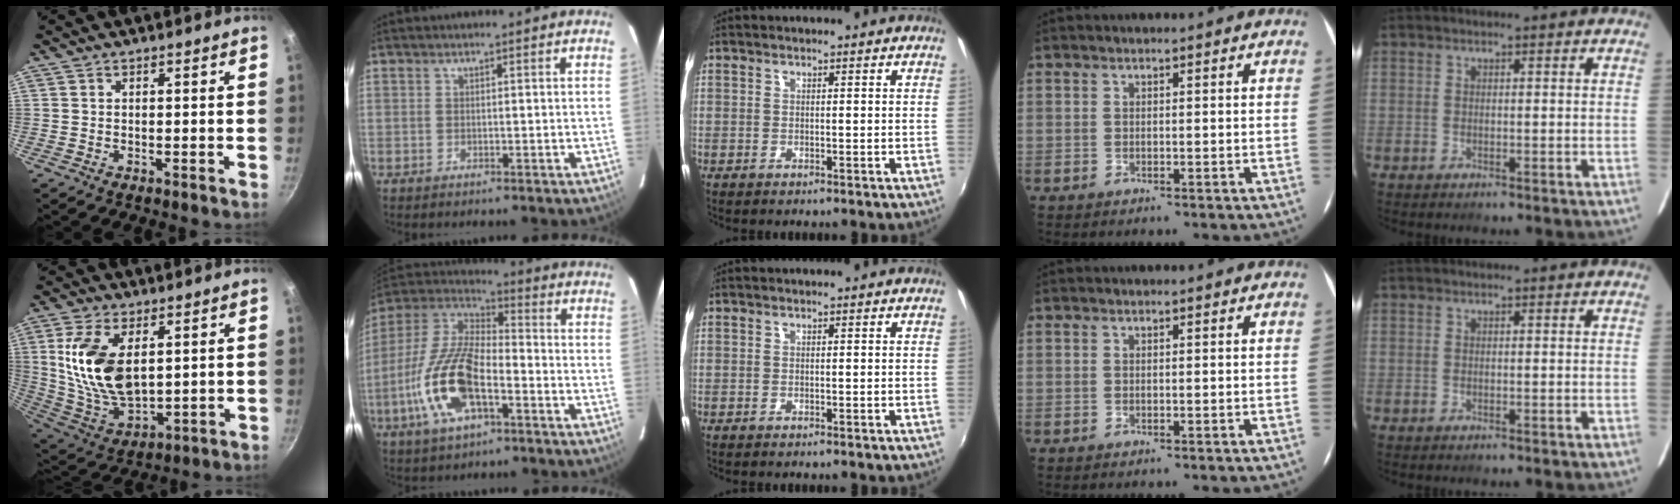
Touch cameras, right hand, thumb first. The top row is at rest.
{"thumb": {"total": 16.4, "force": [3.8, 9.0, 13.2], "torque": [-0.245, -0.027, 0.086]}, "index": {"total": 16.9, "force": [-6.4, 7.0, 14.0], "torque": [-0.299, -0.006, -0.128]}}